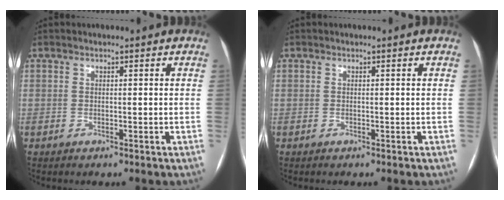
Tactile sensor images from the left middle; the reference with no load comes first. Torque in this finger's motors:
{"motor_torque": [0.00, 0.00, -0.01, 0.00]}